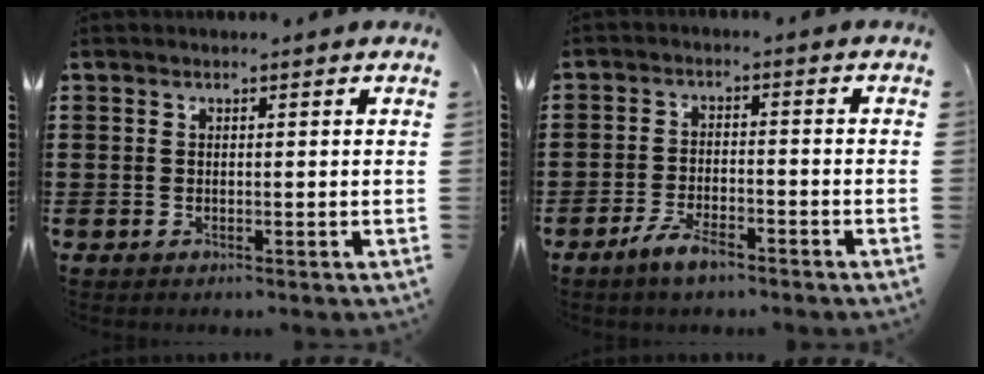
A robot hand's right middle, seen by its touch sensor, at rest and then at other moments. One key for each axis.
{"total": 4.5, "fx": -3.3, "fy": 1.5, "fz": 2.7, "tx": -0.063, "ty": 0.000, "tz": -0.066}